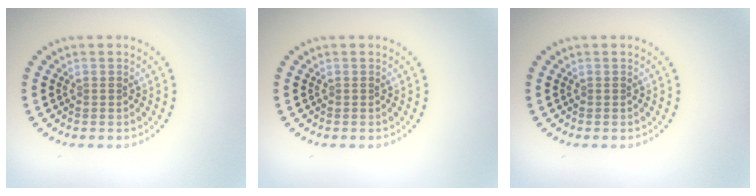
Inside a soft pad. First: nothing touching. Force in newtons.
{"total": 0.0}
{"total": 0.0}